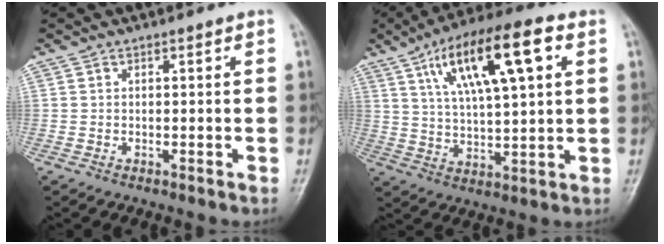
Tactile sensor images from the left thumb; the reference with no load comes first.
{"total": 17.6, "force": [7.0, 5.3, 15.2], "torque": [-0.247, 0.001, 0.116]}